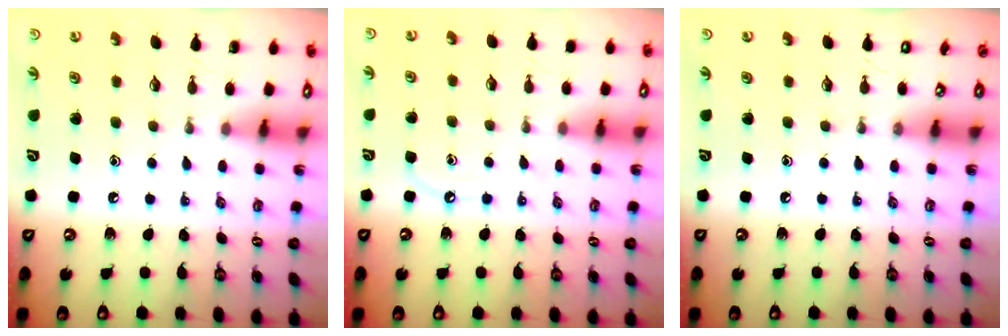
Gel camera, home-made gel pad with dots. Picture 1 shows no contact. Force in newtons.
{"total": 7.0, "press": 7.0, "slide": 0.7}
{"total": 0.0}